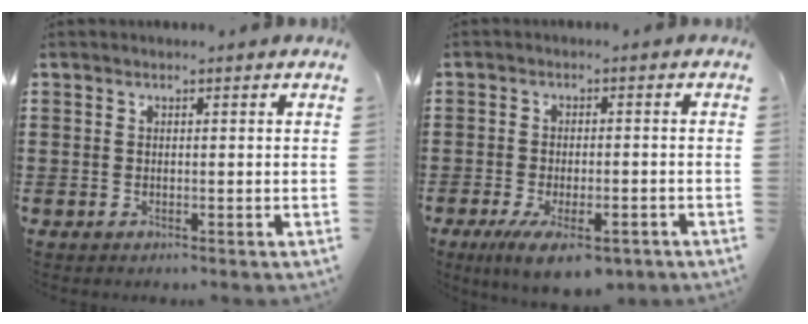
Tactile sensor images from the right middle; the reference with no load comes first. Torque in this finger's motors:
{"motor_torque": [1.85, -0.06, 0.28, 0.15]}